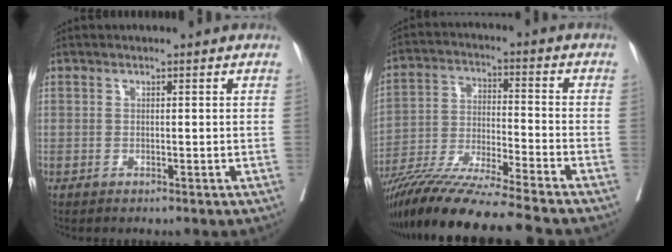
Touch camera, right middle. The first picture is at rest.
{"total": 16.7, "force": [-14.4, -1.5, 8.3], "torque": [-0.158, -0.036, -0.254]}